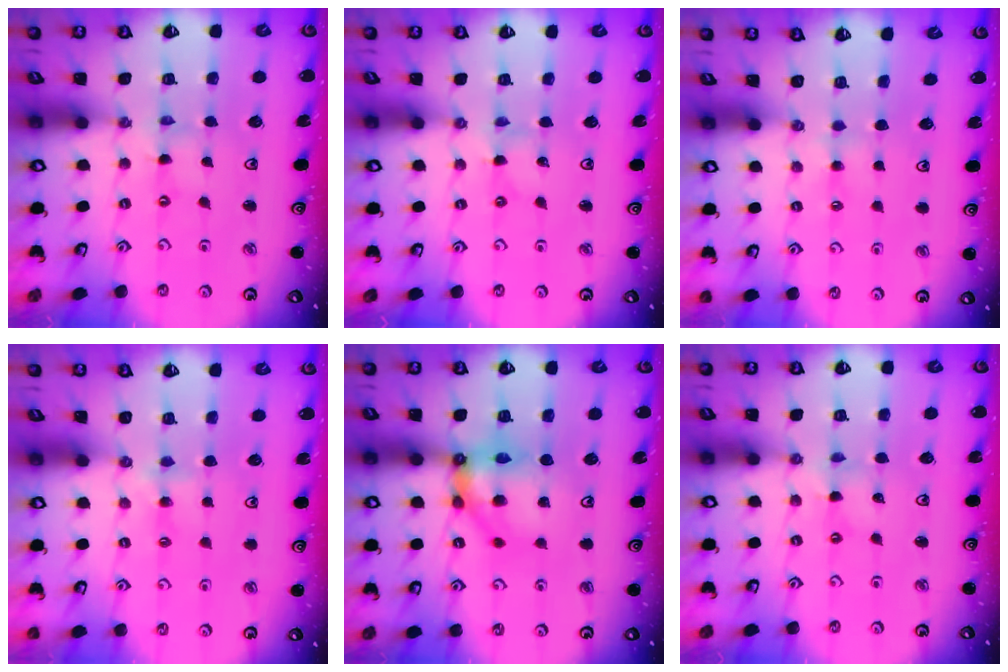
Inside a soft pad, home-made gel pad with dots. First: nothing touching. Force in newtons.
{"total": 0.0}
{"total": 2.0, "press": 2.0, "slide": 0.4}
{"total": 3.8, "press": 3.8, "slide": 0.7}
{"total": 10.4, "press": 10.3, "slide": 1.1}
{"total": 1.2, "press": 1.2, "slide": 0.1}